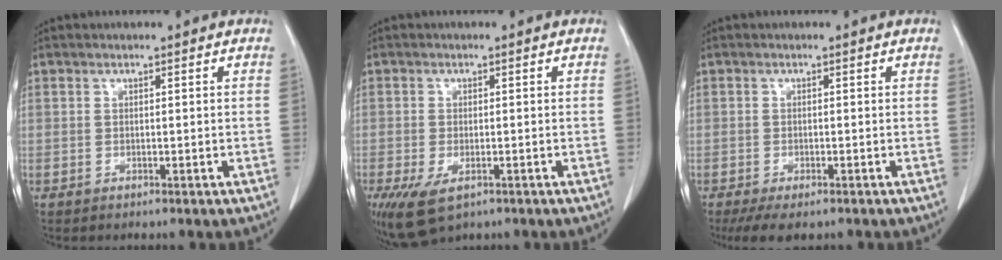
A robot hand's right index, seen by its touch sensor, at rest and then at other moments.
{"total": 7.7, "force": [-3.7, 4.0, 5.4], "torque": [-0.107, -0.020, -0.057]}
{"total": 4.4, "force": [-2.7, 2.2, 2.6], "torque": [-0.045, -0.009, -0.039]}